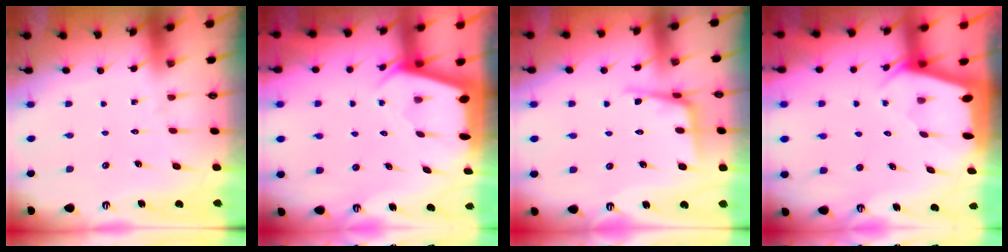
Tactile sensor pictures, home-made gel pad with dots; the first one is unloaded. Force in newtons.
{"total": 2.4, "press": 2.4, "slide": 0.2}
{"total": 5.2, "press": 5.2, "slide": 0.6}
{"total": 1.9, "press": 1.9, "slide": 0.2}